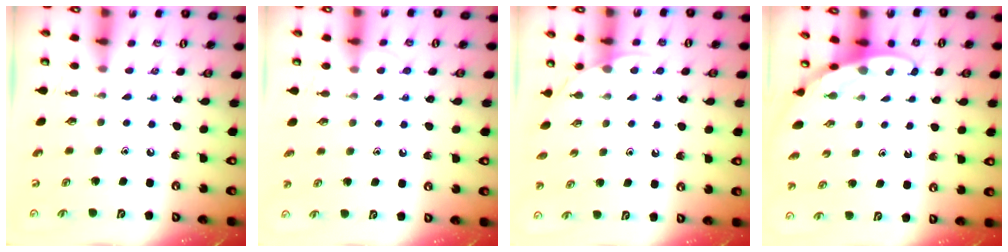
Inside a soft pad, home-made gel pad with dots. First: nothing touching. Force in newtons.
{"total": 5.5, "press": 5.5, "slide": 0.7}
{"total": 3.5, "press": 3.5, "slide": 0.3}
{"total": 3.0, "press": 3.0, "slide": 0.1}